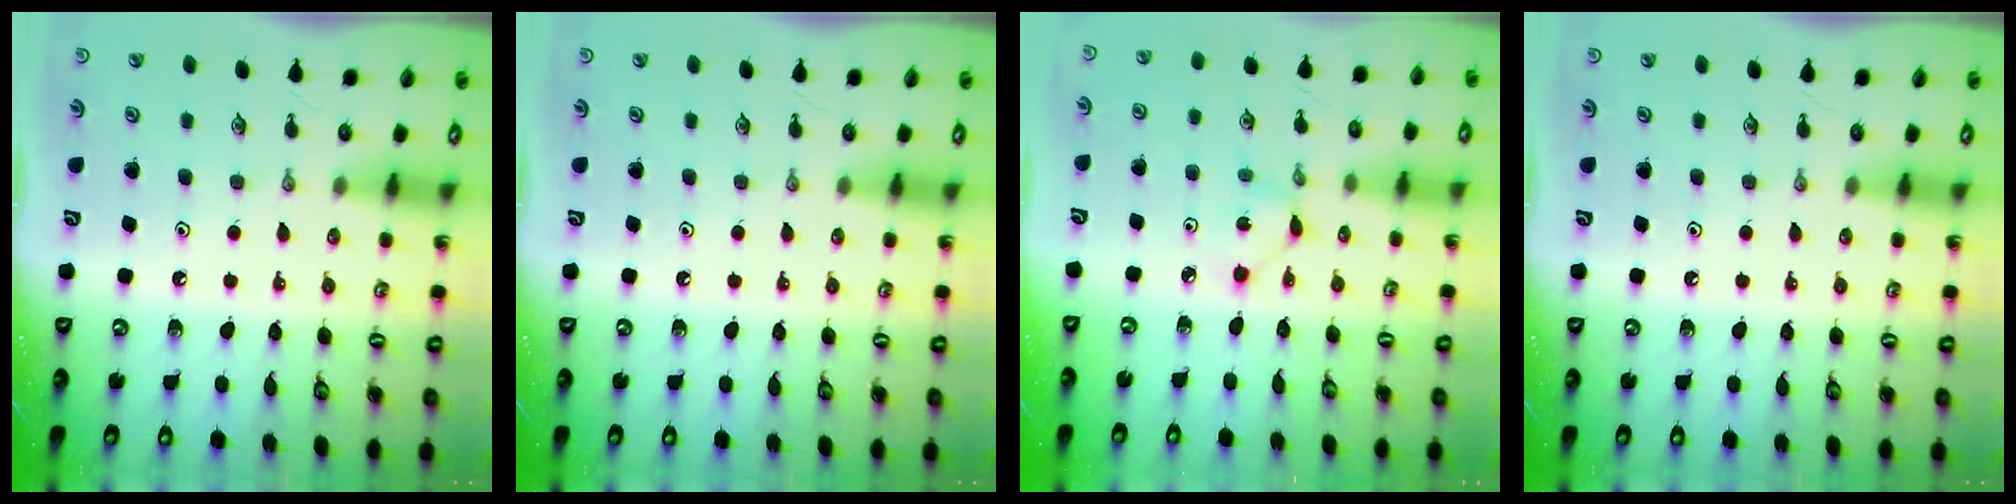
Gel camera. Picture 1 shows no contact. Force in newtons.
{"total": 0.0}
{"total": 2.0, "press": 1.9, "slide": 0.2}
{"total": 0.0}